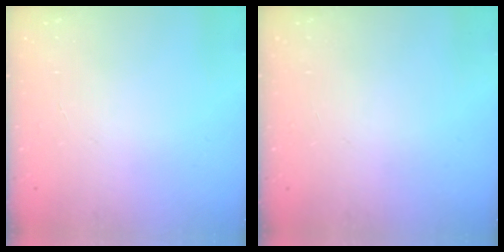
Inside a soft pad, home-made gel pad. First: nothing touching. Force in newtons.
{"total": 0.0}